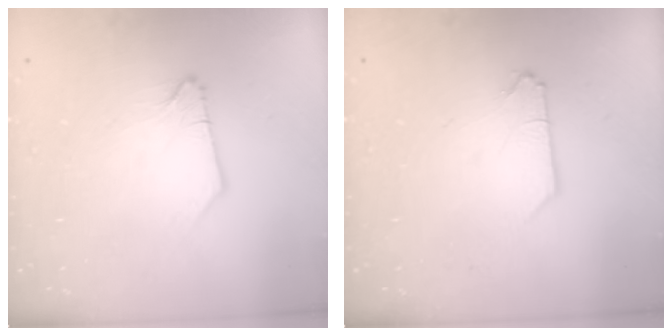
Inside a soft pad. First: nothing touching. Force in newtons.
{"total": 0.0}